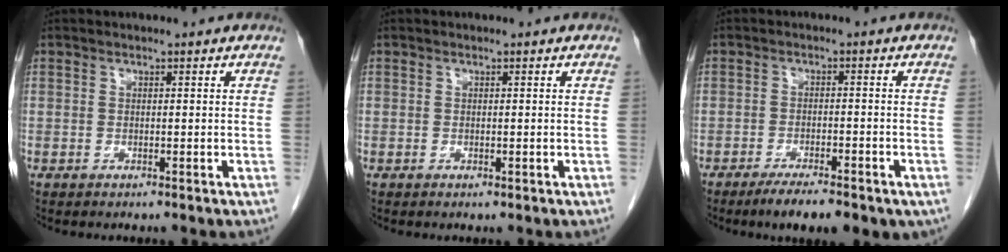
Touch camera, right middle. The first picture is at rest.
{"total": 0.0}
{"total": 8.2, "force": [-5.6, 2.2, 5.6], "torque": [-0.074, -0.012, -0.080]}